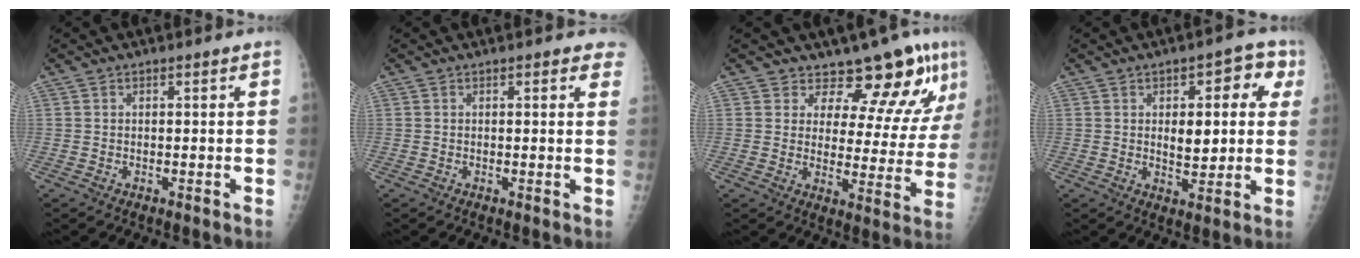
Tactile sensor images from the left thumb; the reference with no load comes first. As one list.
[{"total": 3.3, "force": [2.5, 1.2, 1.7], "torque": [0.002, -0.004, 0.017]}, {"total": 13.1, "force": [10.6, 5.2, 5.9], "torque": [-0.030, -0.075, 0.125]}, {"total": 10.2, "force": [2.4, 5.7, 8.0], "torque": [-0.060, 0.002, 0.030]}]